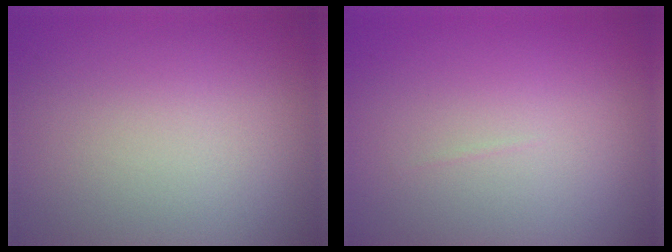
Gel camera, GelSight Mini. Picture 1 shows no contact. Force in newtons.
{"total": 0.0}